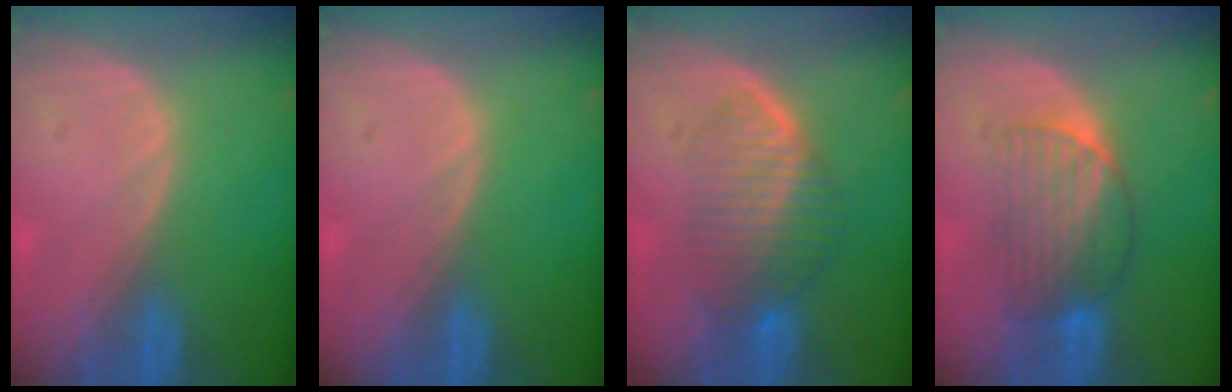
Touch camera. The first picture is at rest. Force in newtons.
{"total": 0.0}
{"total": 6.7, "press": 6.5, "slide": 1.8}
{"total": 6.7, "press": 6.4, "slide": 1.8}